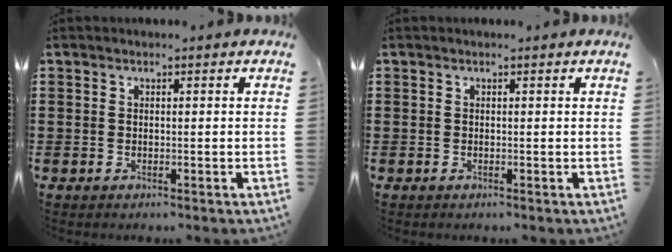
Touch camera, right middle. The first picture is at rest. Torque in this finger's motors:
{"motor_torque": [-0.16, -0.17, -0.02, -0.01]}